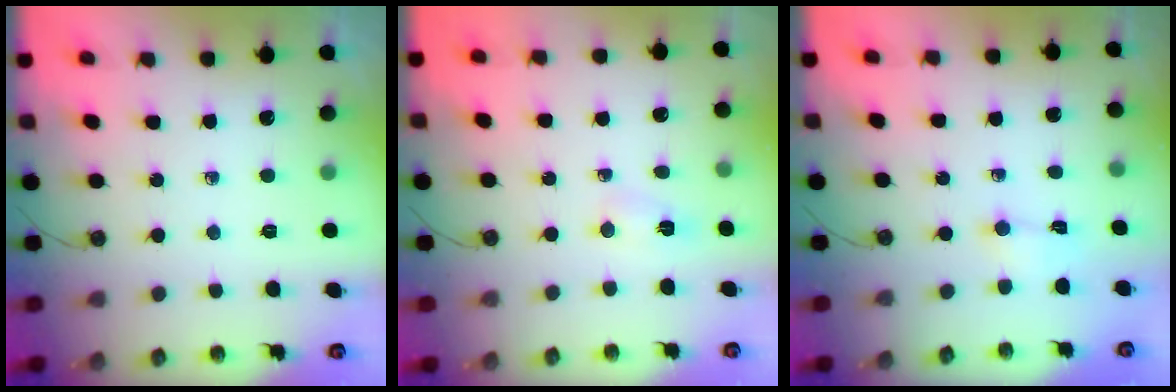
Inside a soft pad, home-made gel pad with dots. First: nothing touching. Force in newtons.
{"total": 2.4, "press": 2.4, "slide": 0.3}
{"total": 1.5, "press": 1.3, "slide": 0.8}